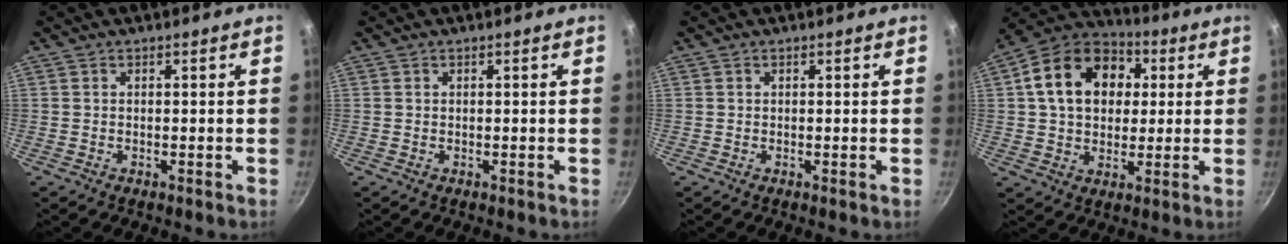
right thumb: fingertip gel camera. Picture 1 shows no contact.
{"total": 0.0}
{"total": 0.0}
{"total": 17.5, "force": [3.8, 13.1, 11.0], "torque": [-0.163, 0.026, 0.051]}